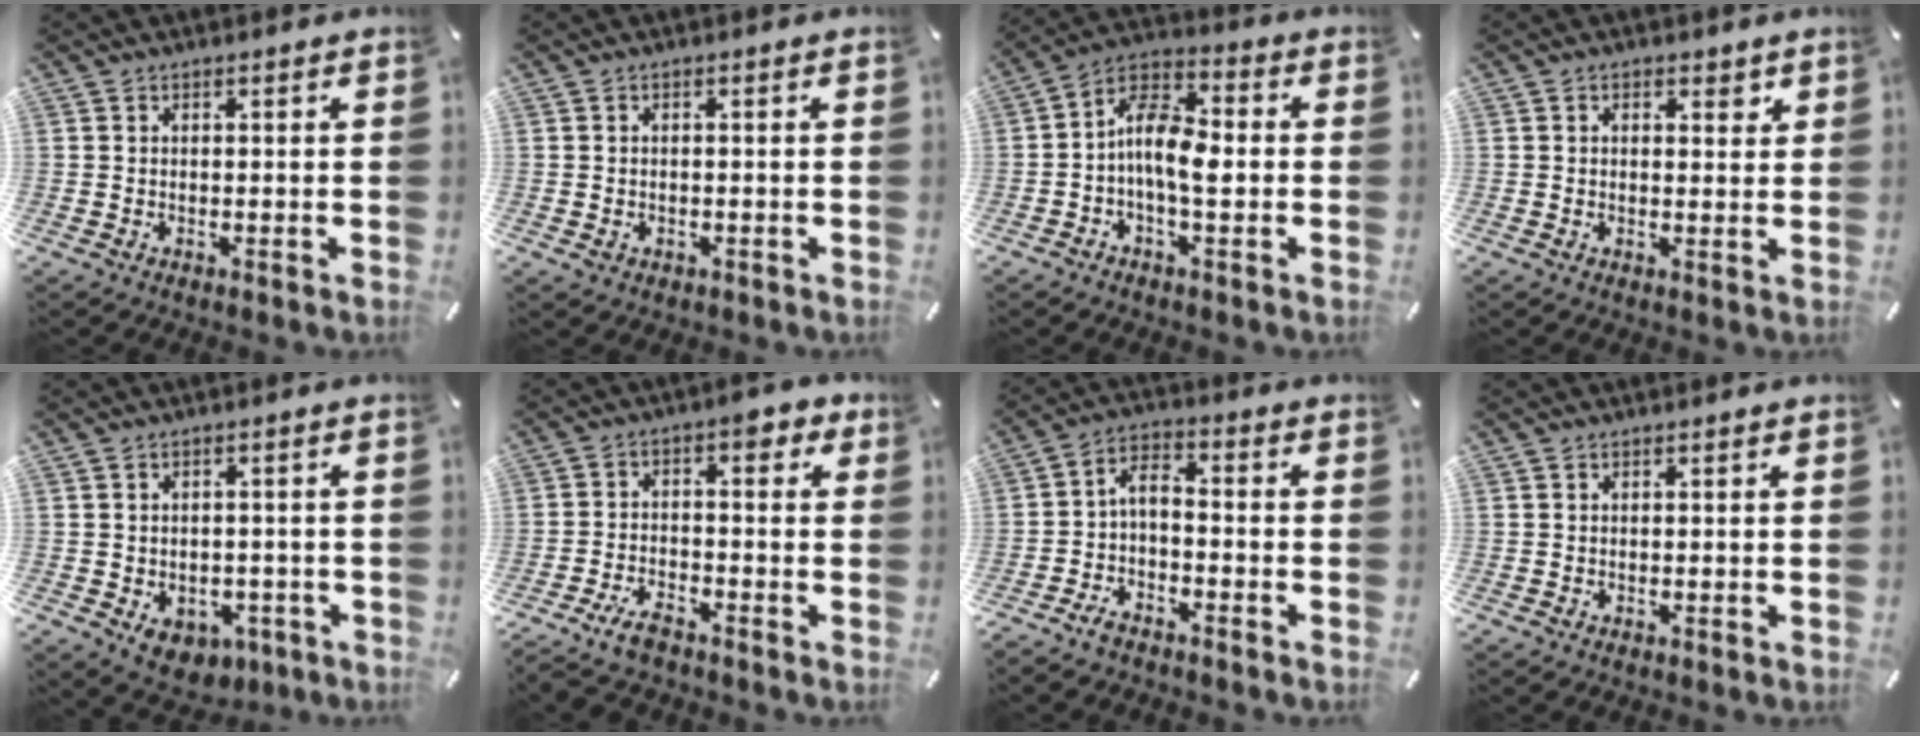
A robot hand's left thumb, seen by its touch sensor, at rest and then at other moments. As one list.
[{"total": 1.4, "force": [-0.5, 1.1, 0.7], "torque": [-0.012, 0.002, -0.010]}, {"total": 10.0, "force": [-1.9, 4.8, 8.6], "torque": [-0.176, 0.005, -0.034]}, {"total": 2.3, "force": [0.9, 1.4, 1.6], "torque": [-0.010, -0.005, 0.008]}, {"total": 5.6, "force": [-1.9, 4.5, 2.8], "torque": [-0.035, 0.009, -0.030]}, {"total": 7.6, "force": [-3.7, 4.2, 5.2], "torque": [-0.095, 0.016, -0.071]}, {"total": 4.1, "force": [-2.4, 1.9, 2.8], "torque": [-0.056, 0.010, -0.047]}, {"total": 0.0}]